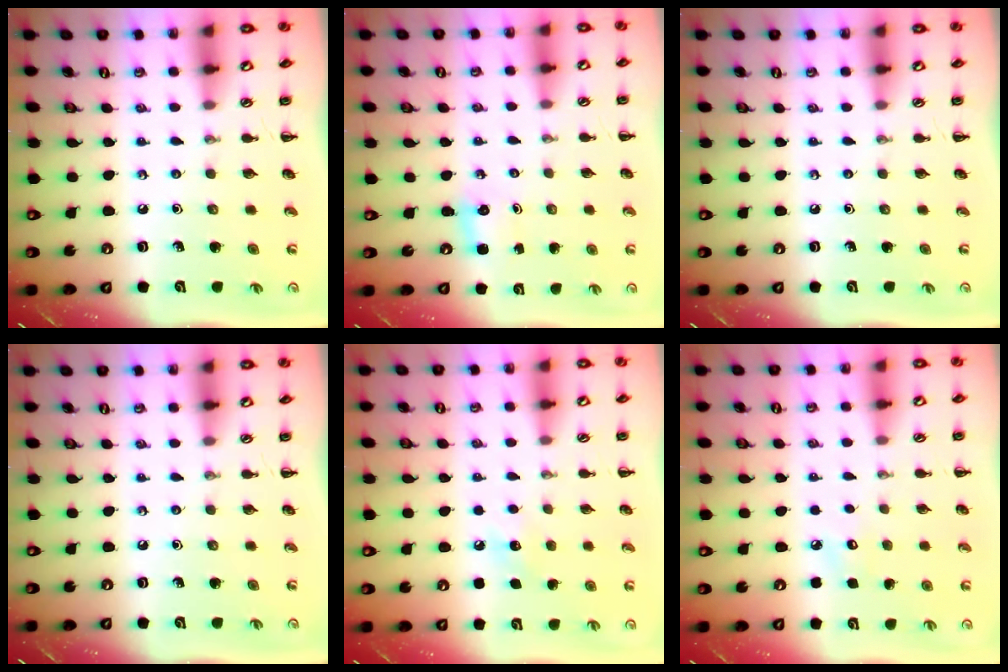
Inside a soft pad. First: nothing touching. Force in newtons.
{"total": 1.8, "press": 1.7, "slide": 0.5}
{"total": 0.0}
{"total": 0.0}
{"total": 6.2, "press": 5.9, "slide": 1.8}
{"total": 3.9, "press": 3.8, "slide": 1.1}